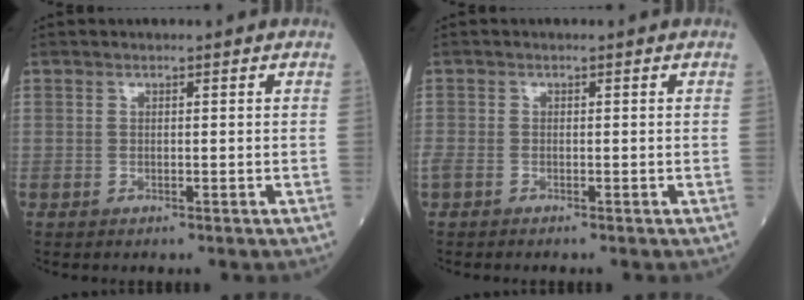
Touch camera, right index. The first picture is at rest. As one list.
[{"total": 2.2, "force": [-1.5, 1.1, 1.0], "torque": [-0.032, -0.005, -0.030]}]